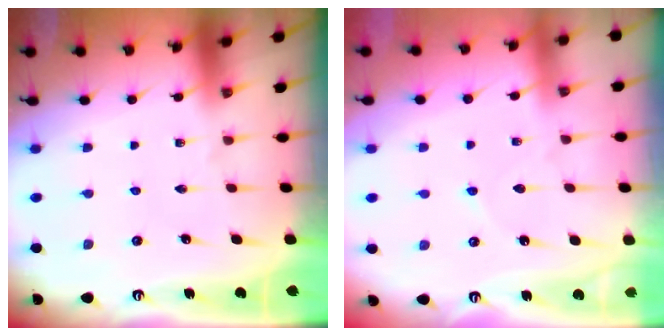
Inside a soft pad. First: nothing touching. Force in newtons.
{"total": 3.5, "press": 3.5, "slide": 0.4}